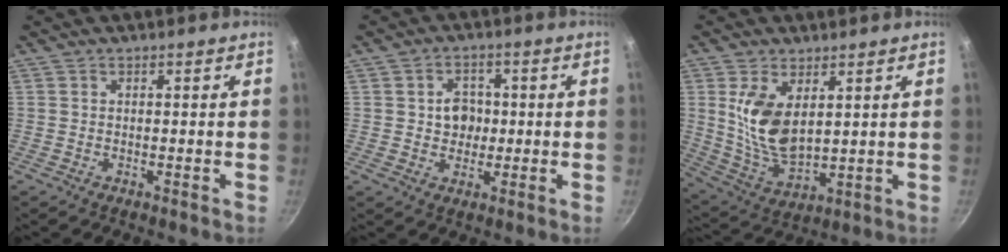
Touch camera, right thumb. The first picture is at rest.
{"total": 5.4, "force": [0.2, 4.6, 2.8], "torque": [-0.013, 0.004, 0.002]}
{"total": 11.9, "force": [3.3, 6.4, 9.5], "torque": [-0.177, -0.034, 0.074]}